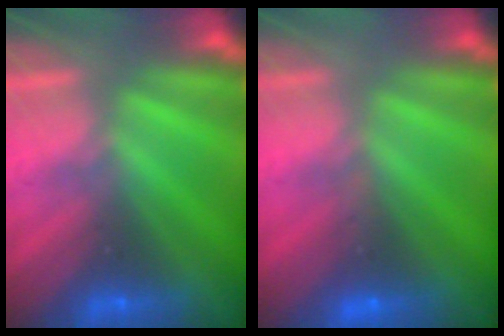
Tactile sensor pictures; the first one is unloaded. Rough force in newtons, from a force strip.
{"total": 3.0}